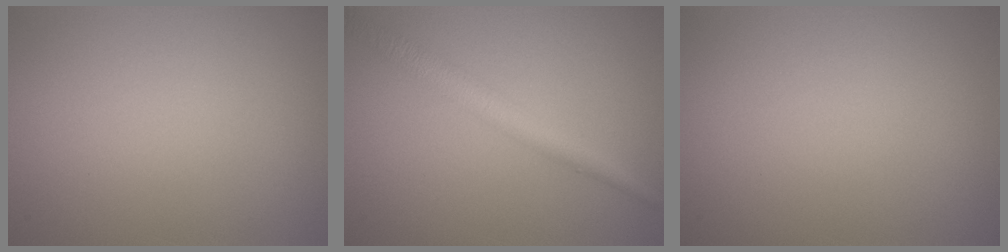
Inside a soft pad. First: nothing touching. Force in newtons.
{"total": 2.9, "press": 2.9, "slide": 0.1}
{"total": 0.0}